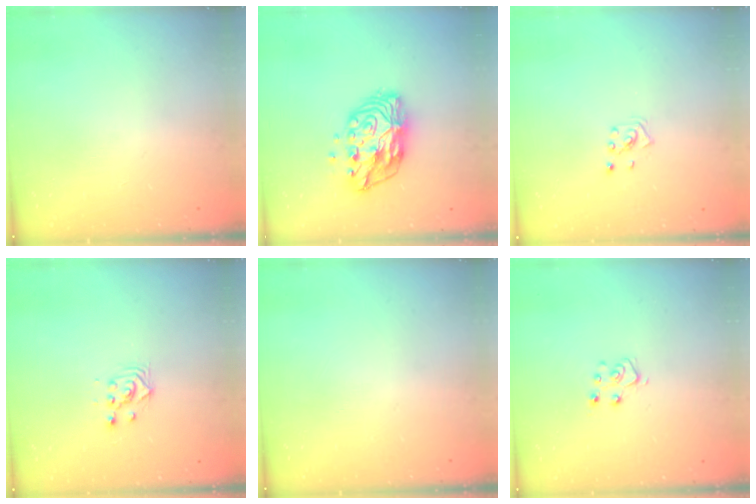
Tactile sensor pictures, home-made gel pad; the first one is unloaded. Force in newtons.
{"total": 13.2, "press": 13.2, "slide": 0.9}
{"total": 2.1, "press": 2.0, "slide": 0.3}
{"total": 2.8, "press": 2.8, "slide": 0.2}
{"total": 0.0}
{"total": 5.7, "press": 5.7, "slide": 0.5}